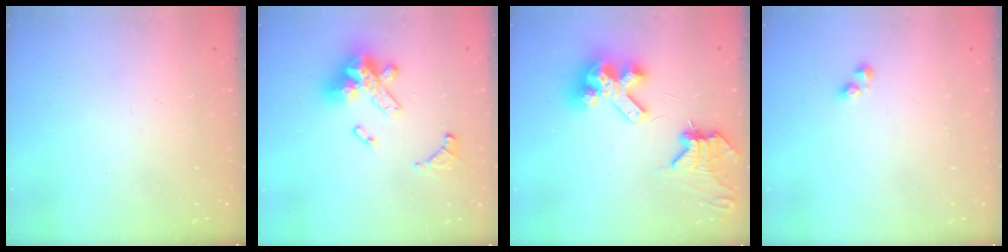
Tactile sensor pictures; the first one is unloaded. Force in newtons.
{"total": 14.2, "press": 14.2, "slide": 1.0}
{"total": 11.5, "press": 11.4, "slide": 1.5}
{"total": 2.2, "press": 2.2, "slide": 0.3}